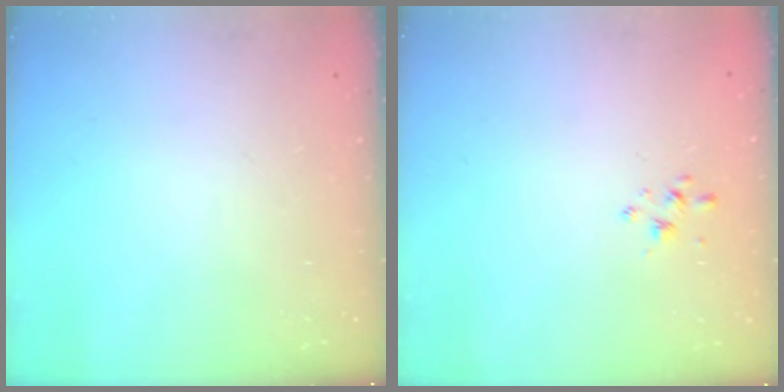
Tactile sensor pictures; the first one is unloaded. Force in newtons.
{"total": 2.0, "press": 1.9, "slide": 0.6}